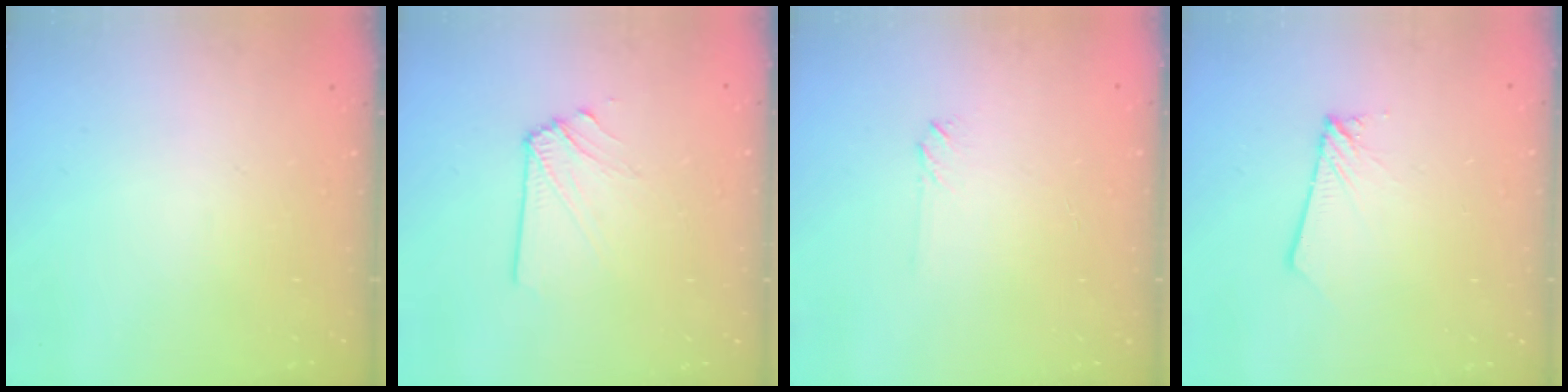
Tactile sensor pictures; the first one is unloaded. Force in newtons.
{"total": 2.9, "press": 2.8, "slide": 0.5}
{"total": 2.0, "press": 2.0, "slide": 0.3}
{"total": 1.8, "press": 1.8, "slide": 0.2}